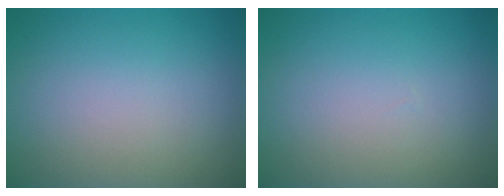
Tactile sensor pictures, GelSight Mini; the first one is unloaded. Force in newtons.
{"total": 0.0}